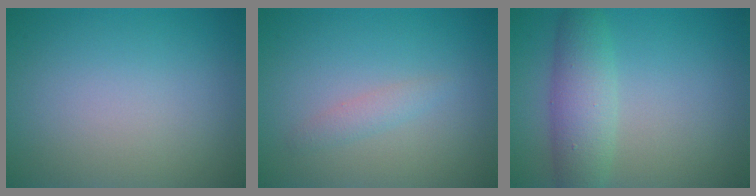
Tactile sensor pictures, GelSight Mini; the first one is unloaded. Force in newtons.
{"total": 1.2, "press": 1.2, "slide": 0.1}
{"total": 4.5, "press": 4.5, "slide": 0.1}